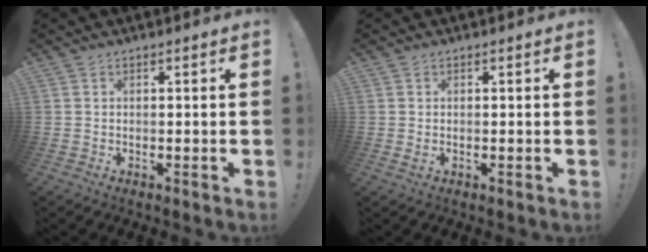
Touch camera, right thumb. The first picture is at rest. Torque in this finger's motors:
{"motor_torque": [-0.34, -0.12, -0.08, 0.39, 0.00]}